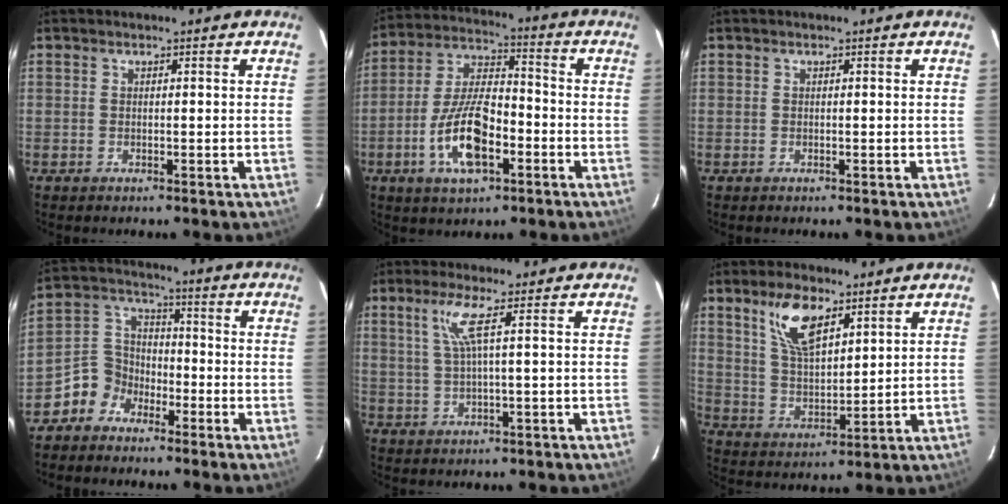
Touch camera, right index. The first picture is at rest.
{"total": 13.3, "force": [-5.1, 5.5, 11.0], "torque": [-0.228, 0.000, -0.091]}
{"total": 0.0}
{"total": 7.0, "force": [-4.6, 5.3, 0.7], "torque": [-0.024, 0.037, -0.102]}
{"total": 4.4, "force": [1.6, -0.9, 4.0], "torque": [-0.071, 0.005, 0.038]}
{"total": 9.9, "force": [5.8, 4.2, 6.9], "torque": [-0.129, 0.010, 0.119]}